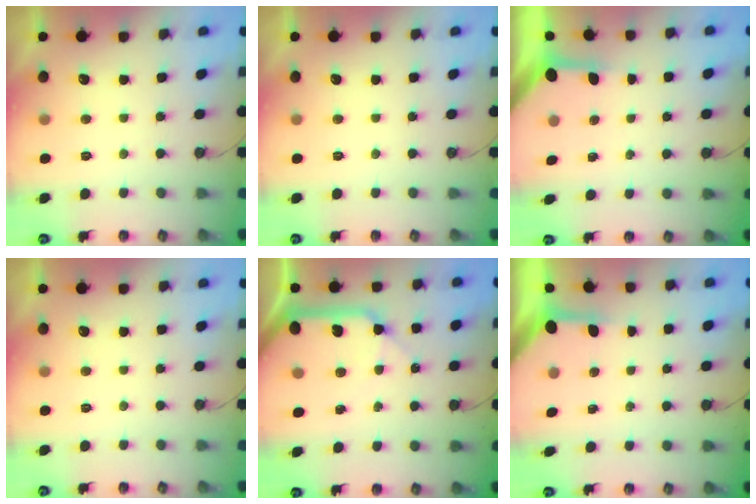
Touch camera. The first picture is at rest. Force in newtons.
{"total": 0.0}
{"total": 3.3, "press": 3.3, "slide": 0.4}
{"total": 0.0}
{"total": 15.5, "press": 15.3, "slide": 2.2}
{"total": 3.4, "press": 3.4, "slide": 0.4}